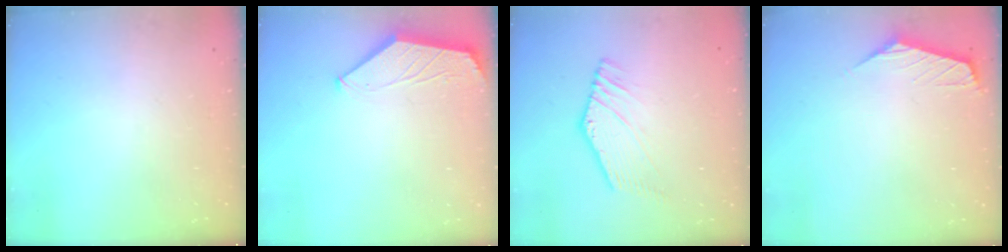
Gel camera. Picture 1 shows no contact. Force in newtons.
{"total": 1.6, "press": 1.6, "slide": 0.4}
{"total": 1.0, "press": 0.4, "slide": 0.9}
{"total": 0.8, "press": 0.7, "slide": 0.4}